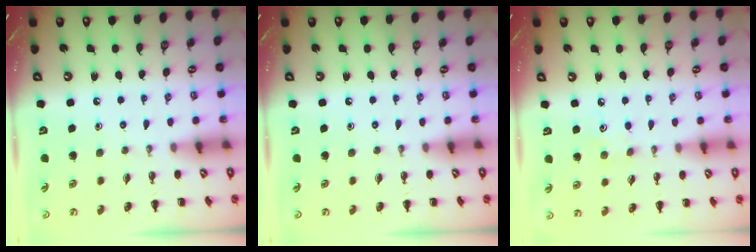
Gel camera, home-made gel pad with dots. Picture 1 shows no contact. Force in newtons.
{"total": 0.0}
{"total": 3.9, "press": 3.8, "slide": 0.9}